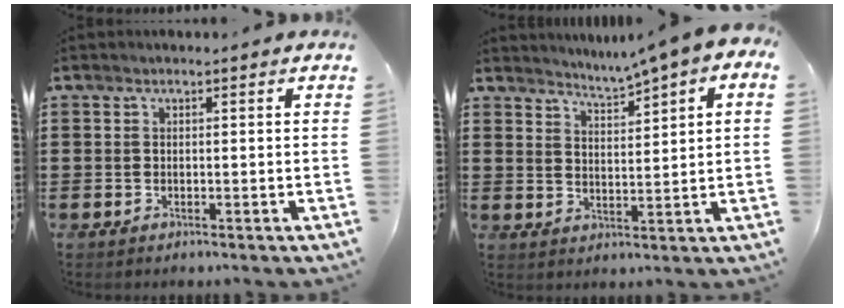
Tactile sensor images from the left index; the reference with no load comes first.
{"total": 2.3, "force": [2.2, -0.4, 0.7], "torque": [-0.028, -0.022, 0.029]}